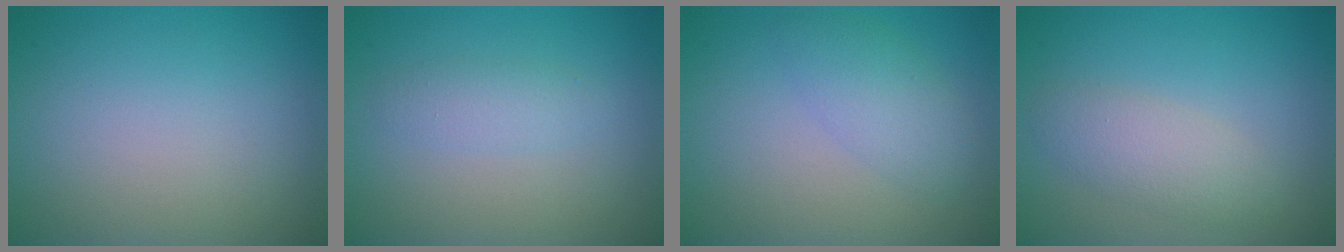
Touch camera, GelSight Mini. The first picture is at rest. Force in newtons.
{"total": 1.6, "press": 1.6, "slide": 0.1}
{"total": 2.8, "press": 2.8, "slide": 0.1}
{"total": 2.8, "press": 2.8, "slide": 0.1}